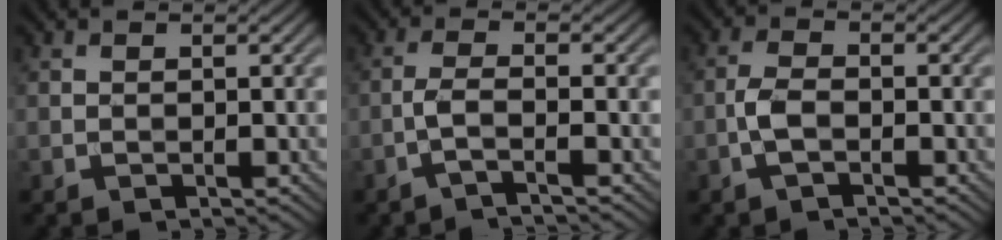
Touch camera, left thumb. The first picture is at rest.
{"total": 2.8, "force": [-1.4, 0.3, 2.4], "torque": [-0.046, 0.009, -0.044]}
{"total": 3.0, "force": [-1.3, 1.2, 2.5], "torque": [-0.060, 0.003, -0.034]}